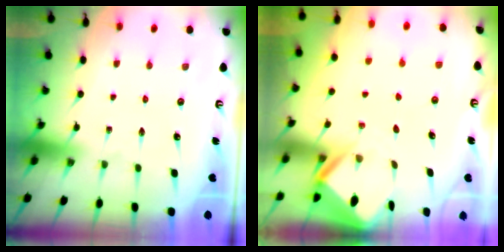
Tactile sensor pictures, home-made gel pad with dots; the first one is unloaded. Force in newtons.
{"total": 2.4, "press": 2.4, "slide": 0.2}